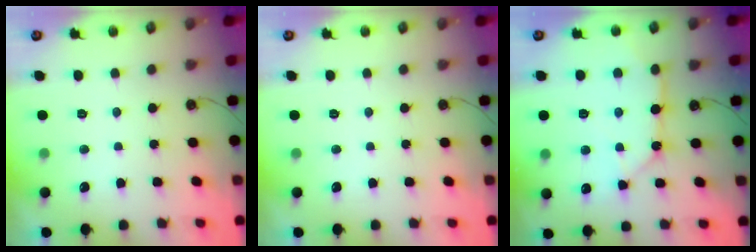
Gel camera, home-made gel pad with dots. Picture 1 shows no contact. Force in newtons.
{"total": 0.0}
{"total": 12.8, "press": 12.7, "slide": 1.5}